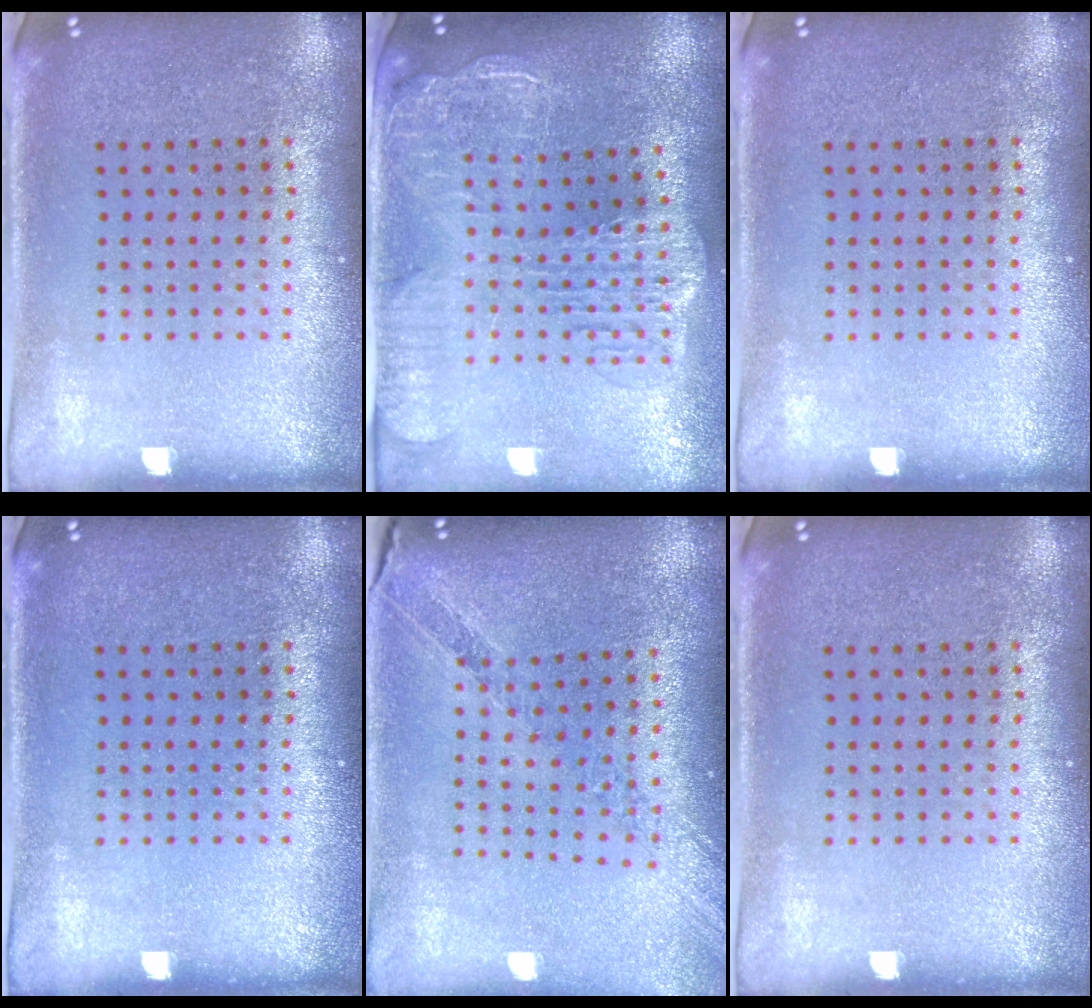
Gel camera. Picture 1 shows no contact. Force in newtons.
{"total": 2.9, "press": 2.4, "slide": 1.7}
{"total": 0.0}
{"total": 0.0}
{"total": 1.1, "press": 1.0, "slide": 0.0}
{"total": 0.0}